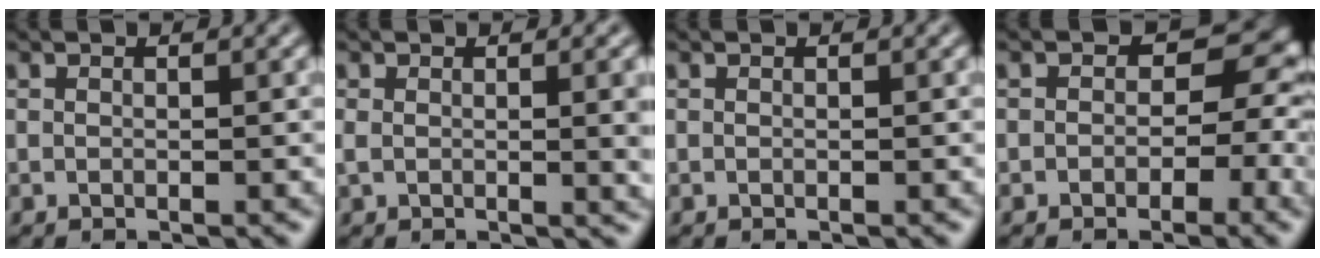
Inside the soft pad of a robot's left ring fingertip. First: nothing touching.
{"total": 4.3, "force": [0.7, 1.9, 3.8], "torque": [-0.035, -0.003, 0.019]}
{"total": 0.0}
{"total": 7.7, "force": [-0.2, 5.5, 5.4], "torque": [-0.030, 0.018, -0.017]}